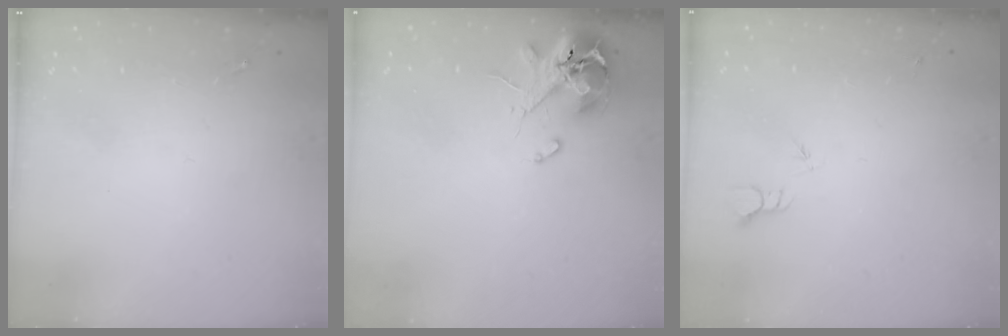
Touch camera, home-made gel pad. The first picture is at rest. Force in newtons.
{"total": 10.7, "press": 10.6, "slide": 1.6}
{"total": 2.3, "press": 2.3, "slide": 0.1}